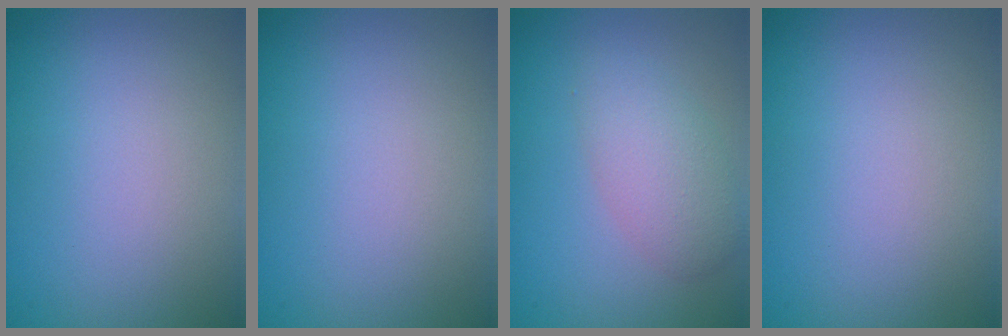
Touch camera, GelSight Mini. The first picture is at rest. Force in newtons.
{"total": 0.0}
{"total": 3.5, "press": 3.5, "slide": 0.2}
{"total": 0.0}